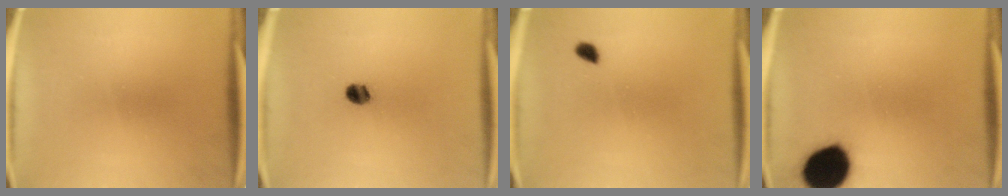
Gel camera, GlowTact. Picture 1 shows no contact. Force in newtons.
{"total": 3.5}
{"total": 1.7}
{"total": 16.1}